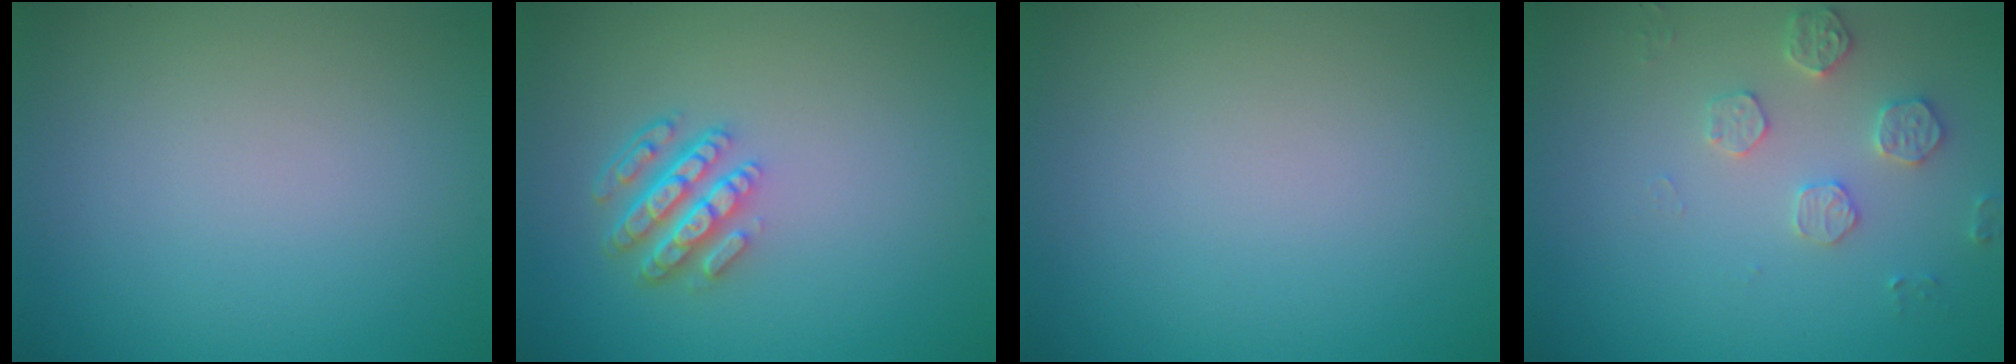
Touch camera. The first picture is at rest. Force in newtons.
{"total": 4.4, "press": 3.2, "slide": 3.0}
{"total": 0.0}
{"total": 2.5, "press": 2.5, "slide": 0.5}